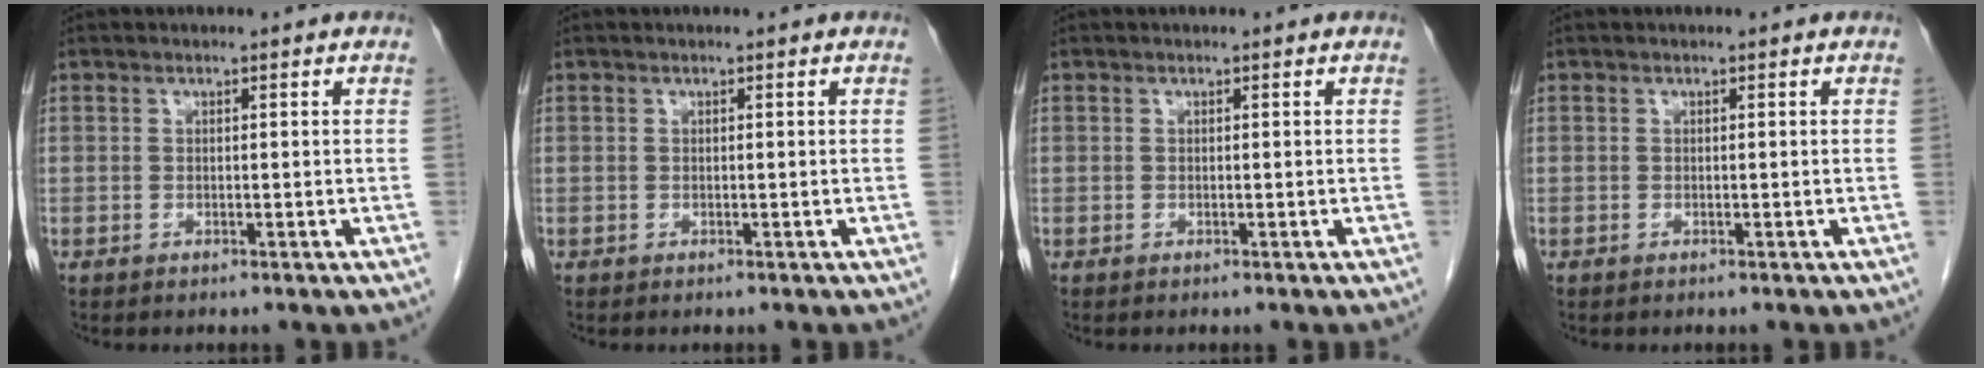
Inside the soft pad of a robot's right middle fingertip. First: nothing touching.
{"total": 0.0}
{"total": 0.0}
{"total": 0.0}